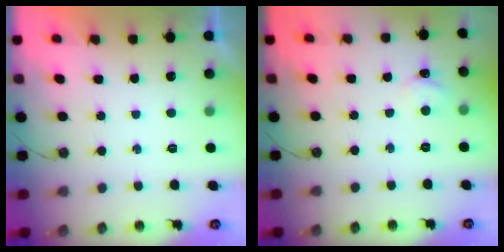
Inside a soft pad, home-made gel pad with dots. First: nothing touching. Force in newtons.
{"total": 2.3, "press": 2.3, "slide": 0.4}